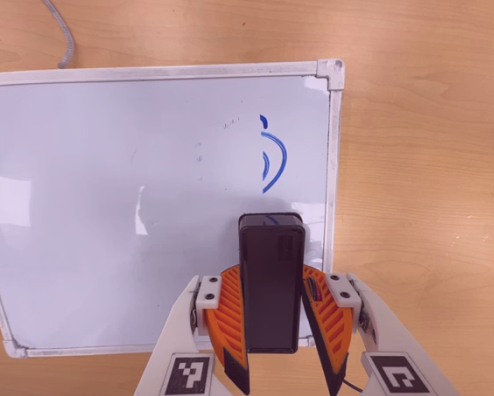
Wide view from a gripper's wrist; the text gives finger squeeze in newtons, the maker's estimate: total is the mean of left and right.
{"total": 6.5, "left": 6.1, "right": 6.9}